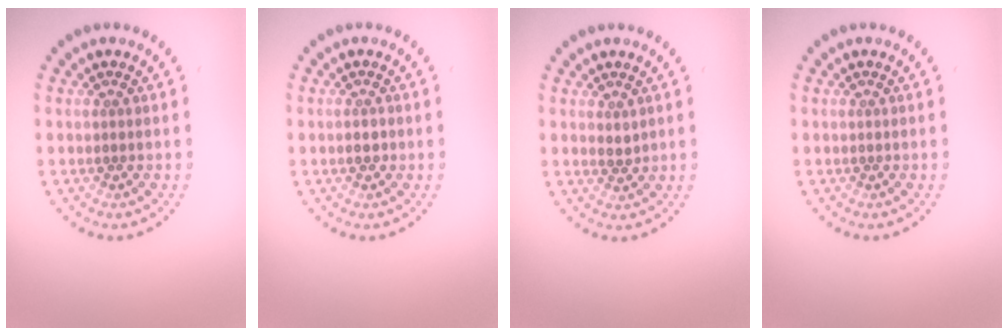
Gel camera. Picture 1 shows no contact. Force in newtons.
{"total": 0.9, "press": 0.9, "slide": 0.2}
{"total": 0.7, "press": 0.6, "slide": 0.2}
{"total": 0.0}